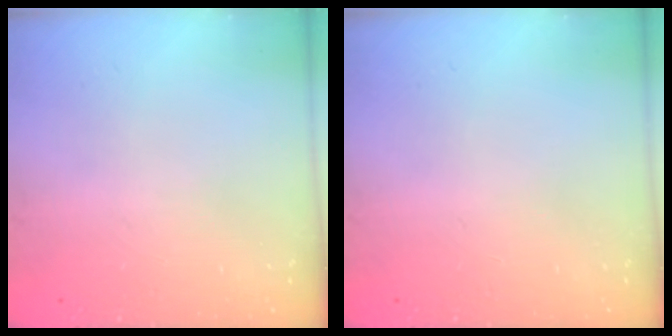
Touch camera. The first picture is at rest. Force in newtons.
{"total": 0.0}